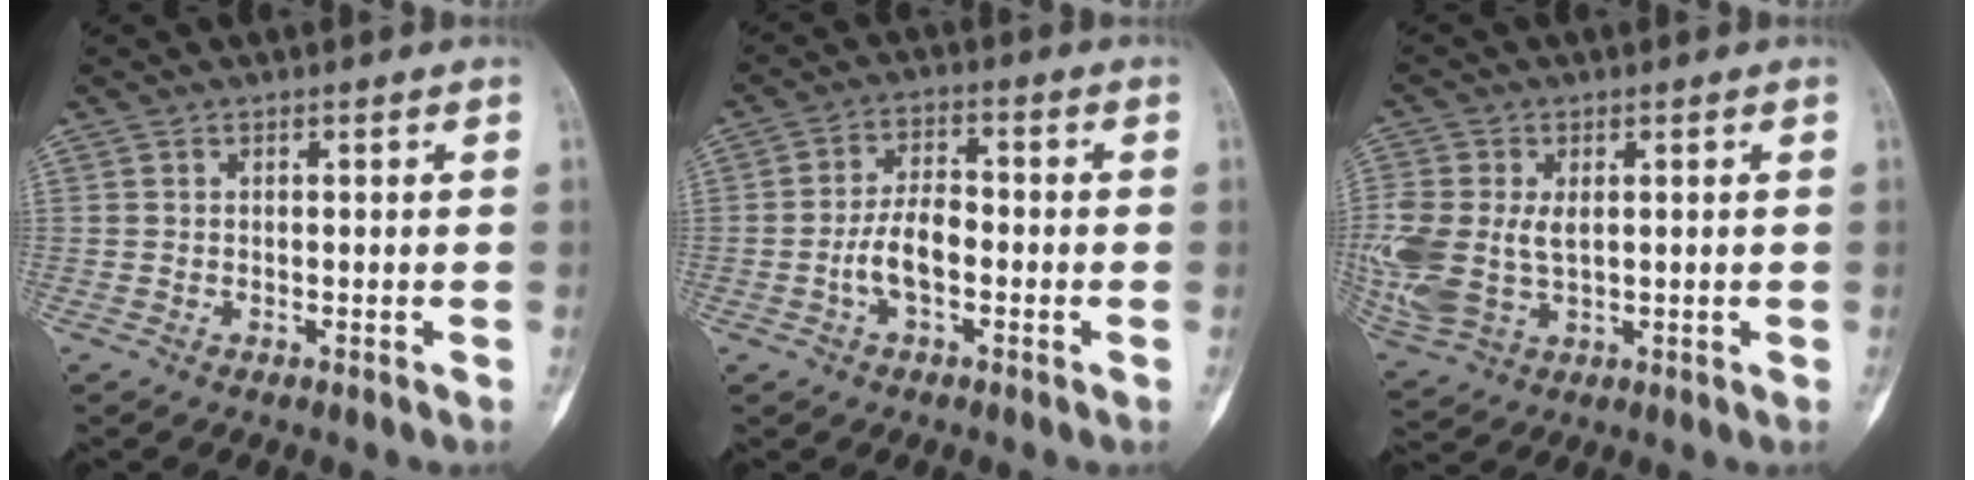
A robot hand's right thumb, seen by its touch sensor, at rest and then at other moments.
{"total": 6.7, "force": [-1.9, 3.2, 5.6], "torque": [-0.104, 0.023, -0.036]}
{"total": 15.2, "force": [0.2, 10.1, 11.4], "torque": [-0.300, -0.006, 0.021]}